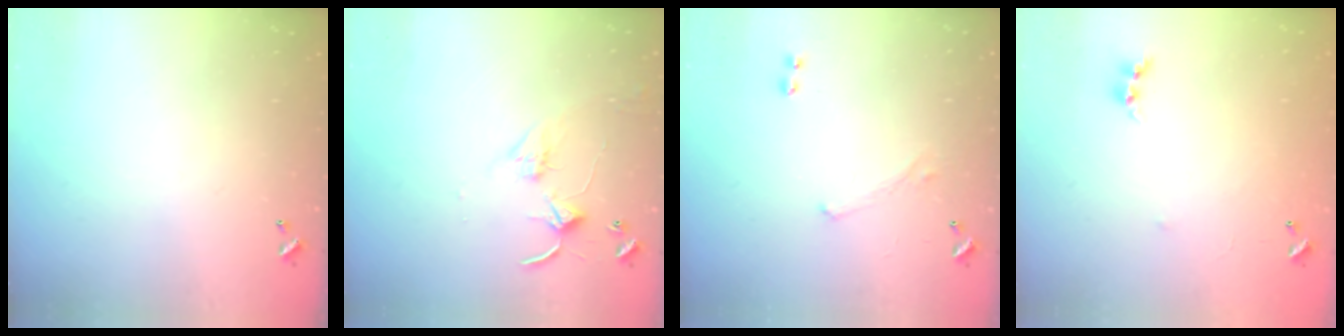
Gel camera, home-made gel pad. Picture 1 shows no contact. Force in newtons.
{"total": 2.8, "press": 2.8, "slide": 0.4}
{"total": 1.6, "press": 1.5, "slide": 0.6}
{"total": 6.7, "press": 6.7, "slide": 0.3}